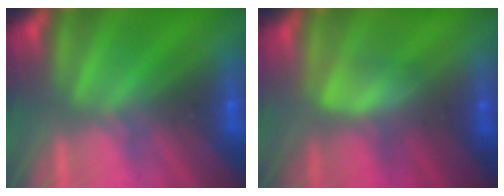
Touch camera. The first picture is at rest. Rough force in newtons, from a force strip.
{"total": 2.7}